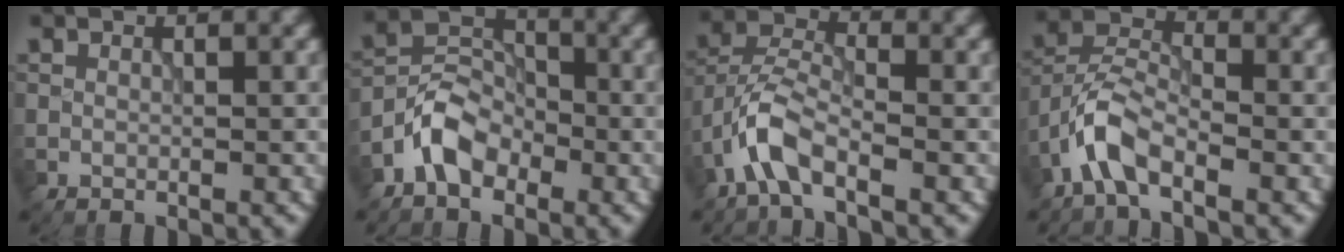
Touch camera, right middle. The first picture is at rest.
{"total": 4.2, "force": [-2.5, 2.7, 2.0], "torque": [-0.036, 0.009, -0.058]}
{"total": 4.7, "force": [-2.8, 1.8, 3.3], "torque": [-0.067, 0.010, -0.065]}
{"total": 4.5, "force": [-2.8, 1.8, 2.9], "torque": [-0.056, 0.013, -0.065]}